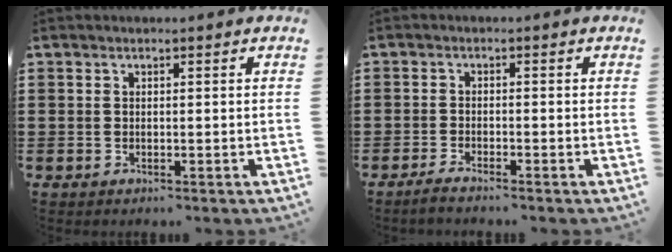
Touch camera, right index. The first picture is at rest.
{"total": 1.6, "force": [-1.5, -0.2, 0.5], "torque": [-0.010, -0.003, -0.027]}